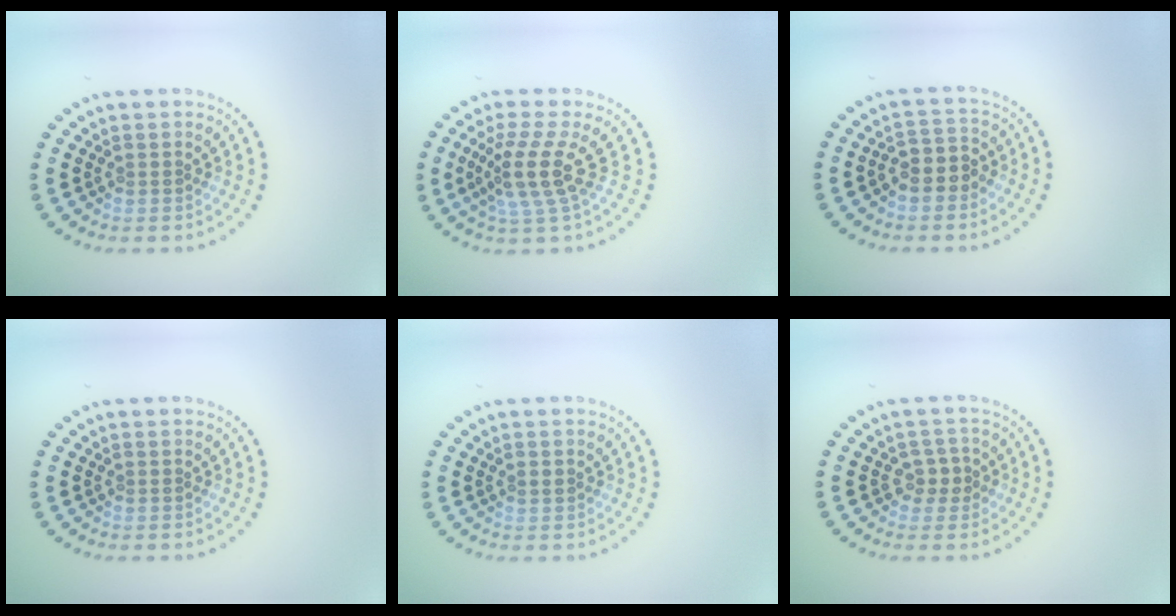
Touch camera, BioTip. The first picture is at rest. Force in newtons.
{"total": 3.8, "press": 2.7, "slide": 2.6}
{"total": 2.5, "press": 2.2, "slide": 1.1}
{"total": 0.0}
{"total": 1.0, "press": 1.0, "slide": 0.2}
{"total": 1.7, "press": 1.6, "slide": 0.6}